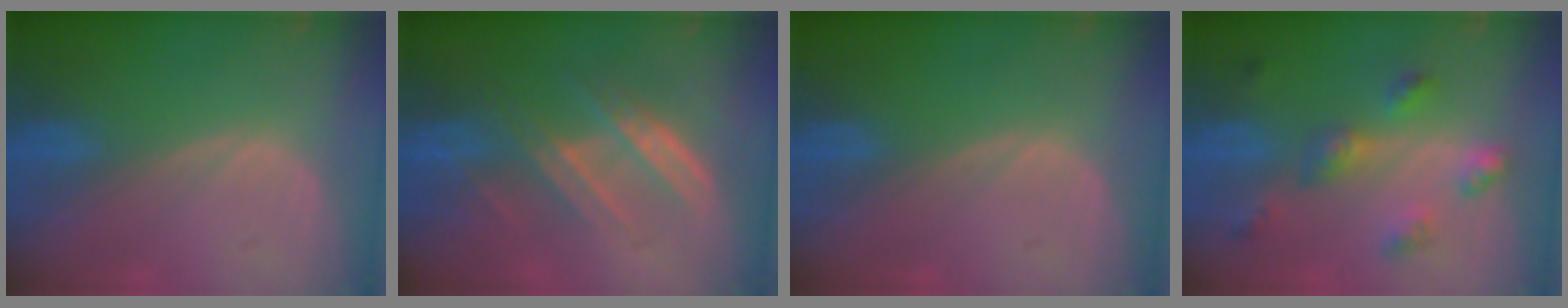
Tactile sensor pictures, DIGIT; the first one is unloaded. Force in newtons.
{"total": 7.1, "press": 6.5, "slide": 2.8}
{"total": 0.0}
{"total": 5.8, "press": 5.7, "slide": 1.2}